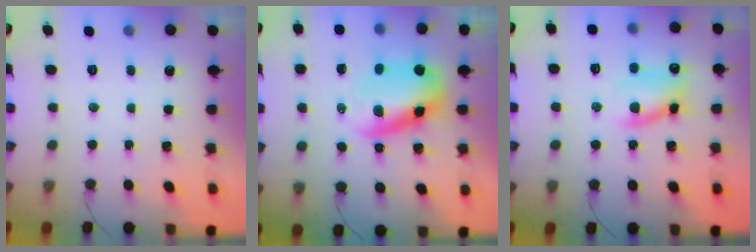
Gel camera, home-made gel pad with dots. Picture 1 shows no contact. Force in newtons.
{"total": 7.2, "press": 7.1, "slide": 1.3}
{"total": 9.5, "press": 9.3, "slide": 1.9}